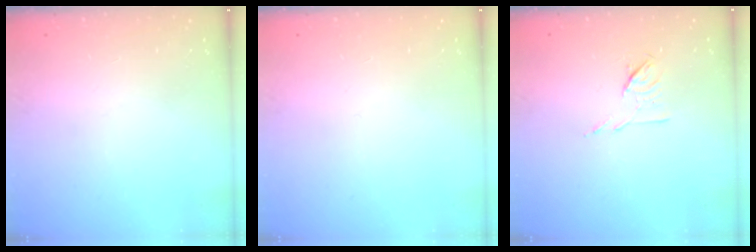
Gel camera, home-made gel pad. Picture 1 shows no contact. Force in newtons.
{"total": 0.0}
{"total": 6.4, "press": 6.3, "slide": 1.2}